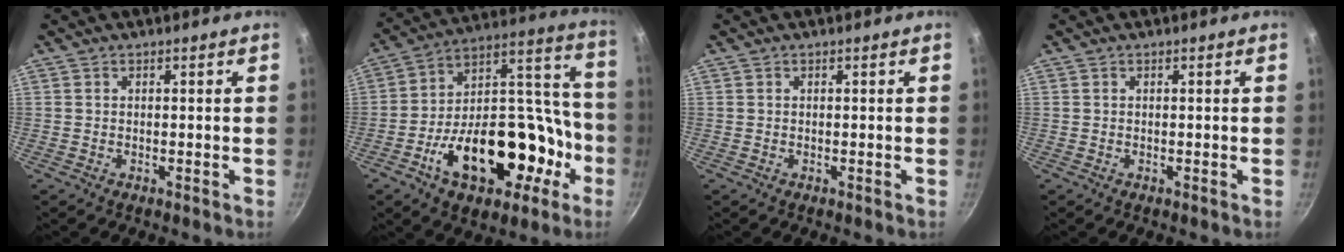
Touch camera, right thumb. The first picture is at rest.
{"total": 26.8, "force": [-10.5, 15.7, 18.9], "torque": [-0.249, 0.089, -0.154]}
{"total": 0.0}
{"total": 0.0}